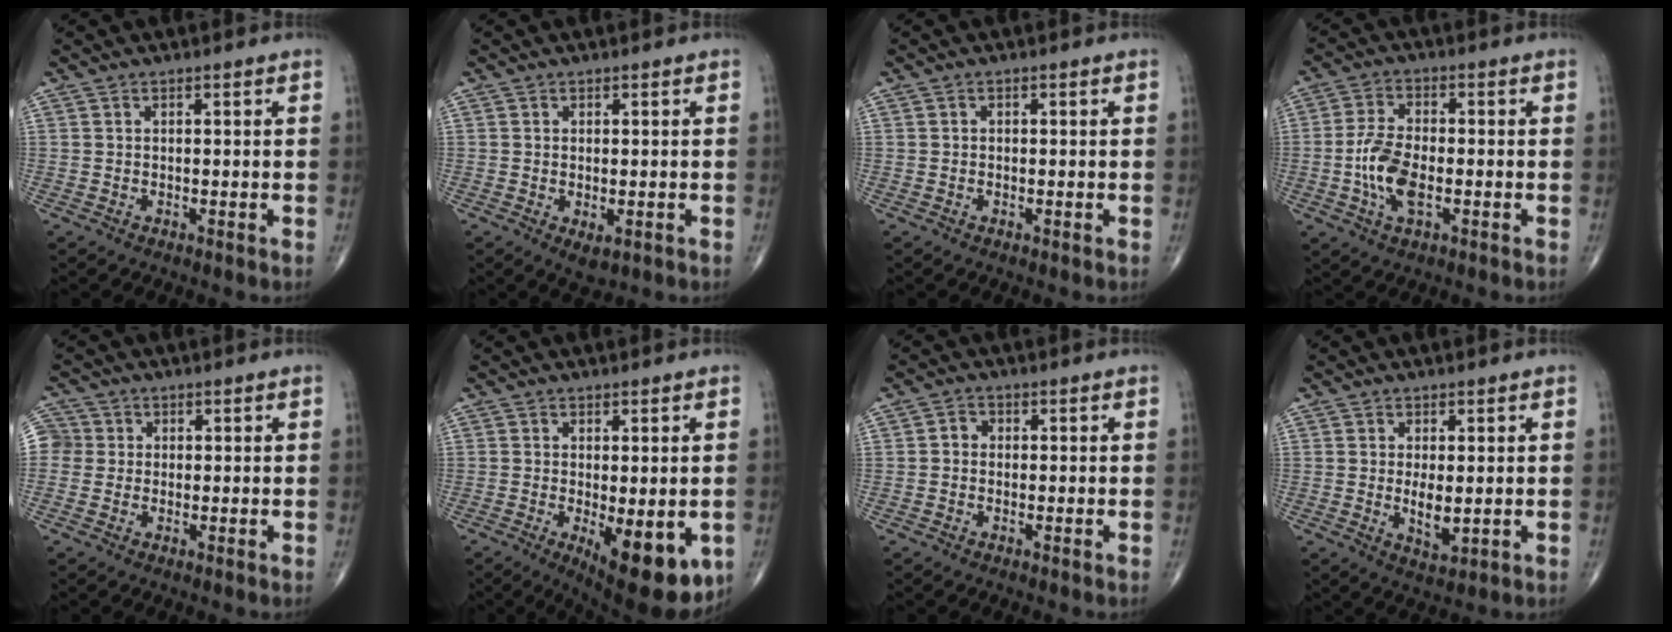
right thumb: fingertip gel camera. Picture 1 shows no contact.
{"total": 2.7, "force": [-0.8, 1.4, 2.3], "torque": [-0.036, -0.006, -0.005]}
{"total": 0.0}
{"total": 8.4, "force": [-1.9, 3.9, 7.2], "torque": [-0.153, 0.010, -0.038]}
{"total": 4.6, "force": [0.0, 4.5, 1.1], "torque": [-0.005, 0.012, -0.006]}
{"total": 13.5, "force": [-4.2, 5.3, 11.6], "torque": [-0.141, -0.020, -0.046]}
{"total": 1.8, "force": [-0.2, 1.6, 0.9], "torque": [-0.004, 0.006, -0.011]}
{"total": 4.5, "force": [-0.1, 2.0, 4.1], "torque": [-0.065, -0.014, 0.004]}